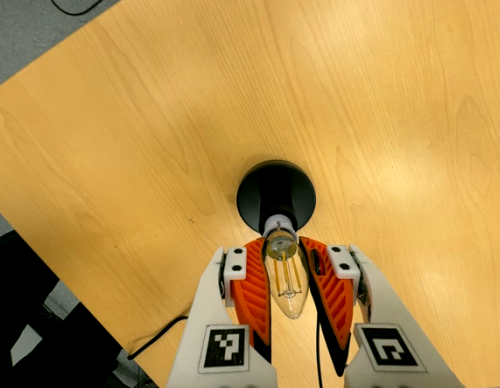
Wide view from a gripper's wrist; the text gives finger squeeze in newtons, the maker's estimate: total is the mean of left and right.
{"total": 17.1, "left": 16.1, "right": 18.1}